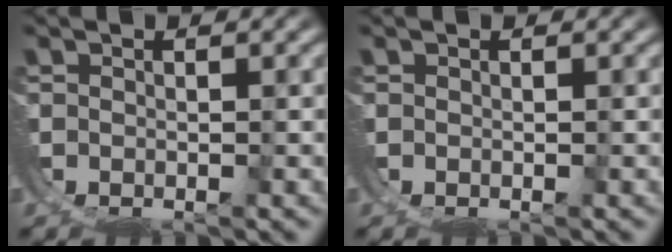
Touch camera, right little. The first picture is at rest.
{"total": 0.0}